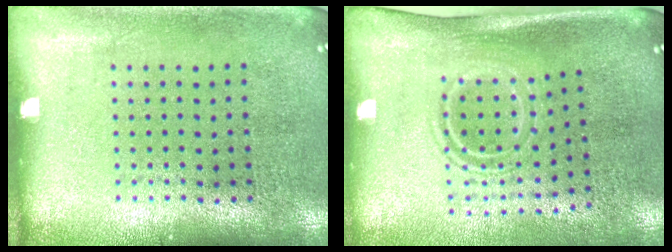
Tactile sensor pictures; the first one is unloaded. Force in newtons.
{"total": 1.8, "press": 1.2, "slide": 1.3}